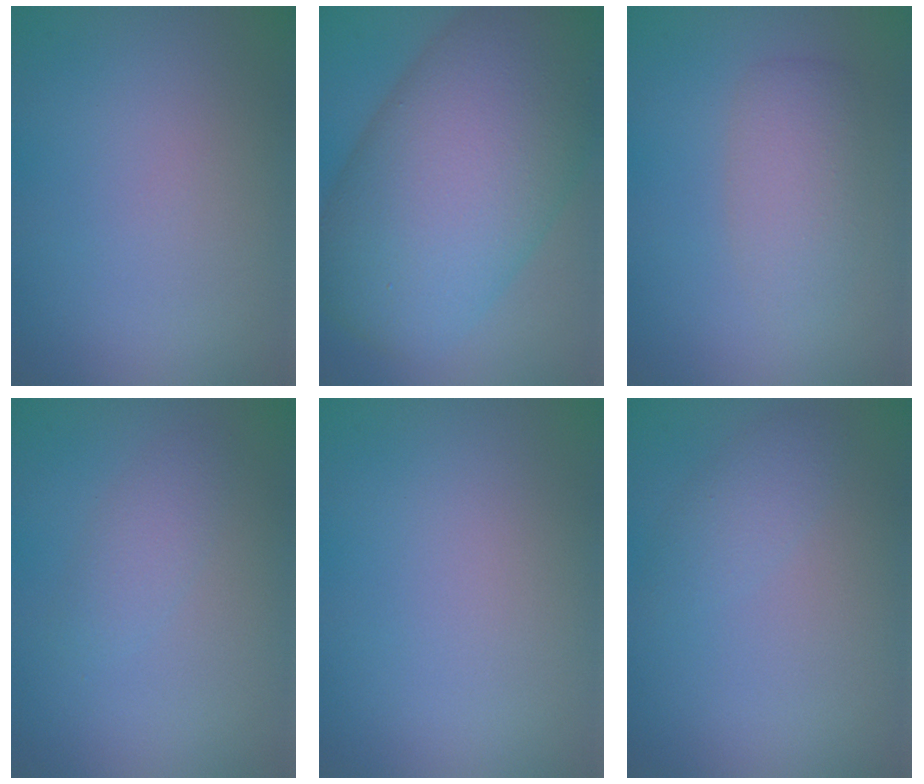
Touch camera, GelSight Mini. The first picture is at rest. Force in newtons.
{"total": 14.5, "press": 14.5, "slide": 0.7}
{"total": 3.0, "press": 3.0, "slide": 0.3}
{"total": 1.6, "press": 1.6, "slide": 0.1}
{"total": 0.0}
{"total": 1.6, "press": 1.6, "slide": 0.0}